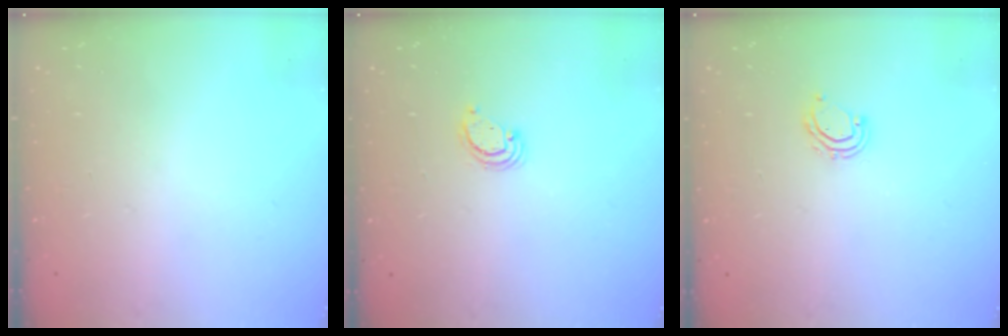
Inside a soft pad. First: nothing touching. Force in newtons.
{"total": 2.3, "press": 2.3, "slide": 0.2}
{"total": 4.5, "press": 4.4, "slide": 0.4}